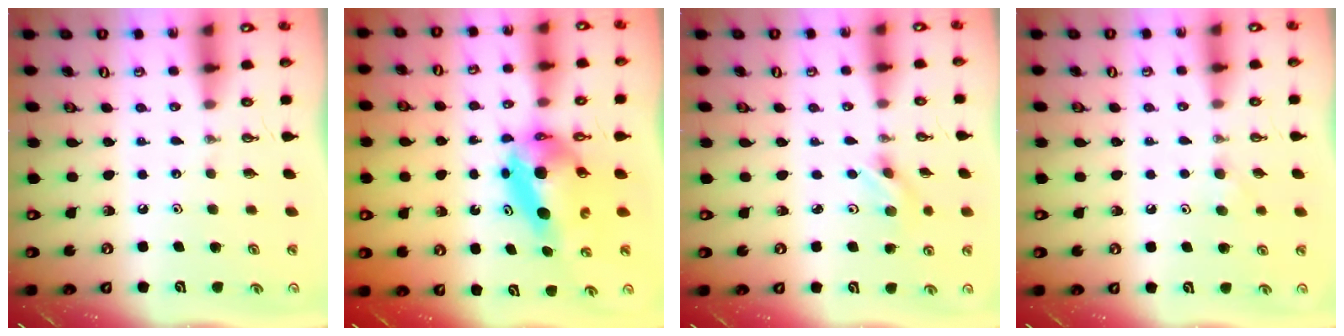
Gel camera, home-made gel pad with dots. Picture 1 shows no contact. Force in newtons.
{"total": 6.5, "press": 6.5, "slide": 0.5}
{"total": 2.9, "press": 2.8, "slide": 0.7}
{"total": 3.9, "press": 3.6, "slide": 1.3}